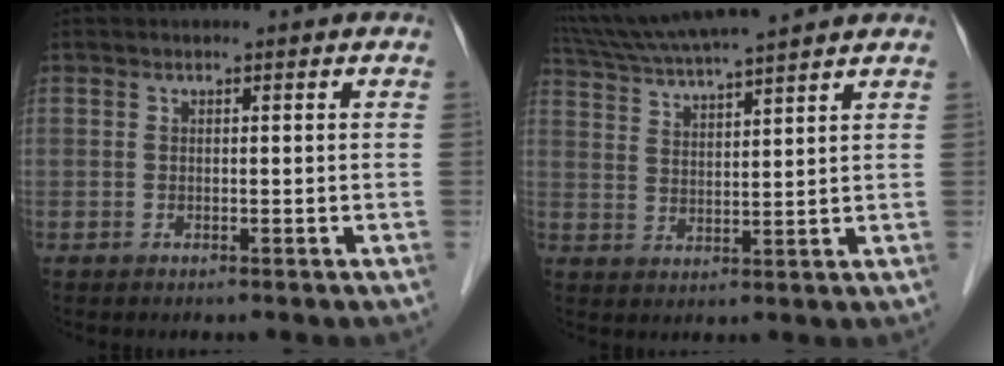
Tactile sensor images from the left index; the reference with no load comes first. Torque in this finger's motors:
{"motor_torque": [0.16, -0.34, 0.37, 0.17]}